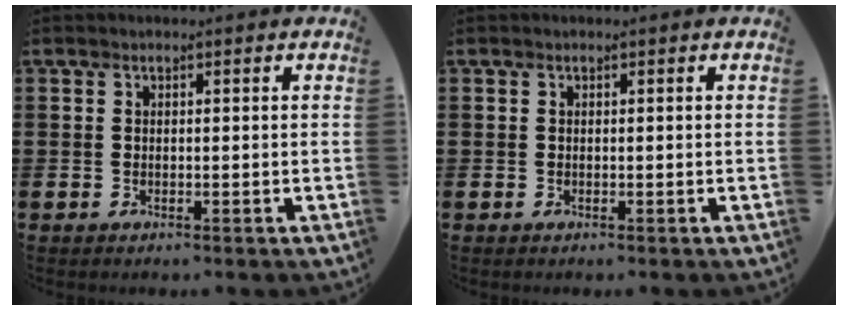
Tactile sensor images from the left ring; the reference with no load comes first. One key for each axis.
{"total": 0.0}